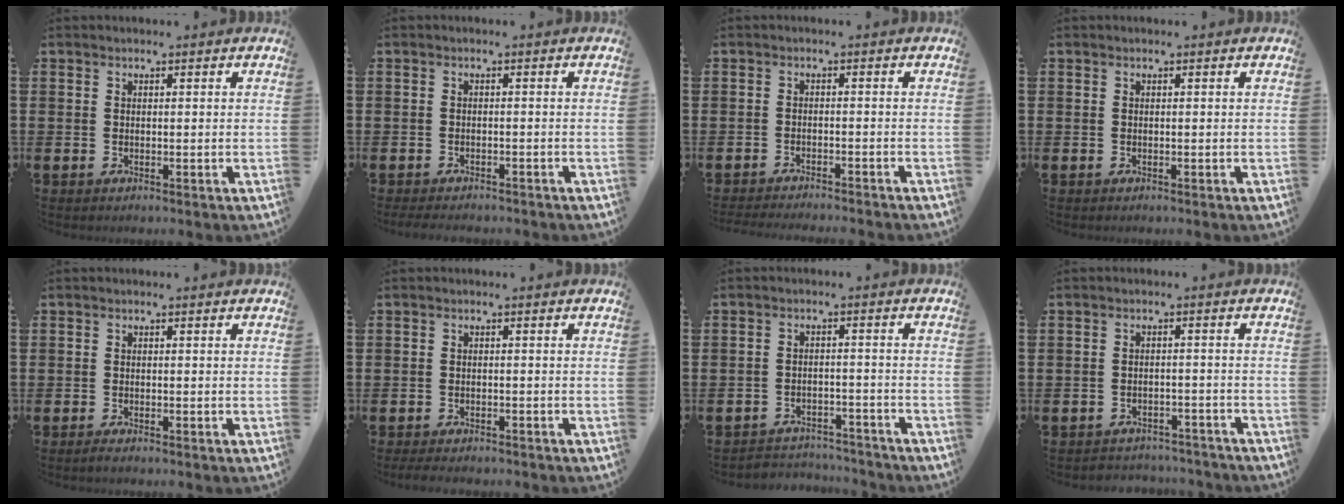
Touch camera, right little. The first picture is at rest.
{"total": 1.1, "force": [-1.0, 0.1, 0.1], "torque": [-0.005, 0.000, -0.022]}
{"total": 1.6, "force": [-1.6, -0.2, 0.1], "torque": [-0.001, 0.002, -0.032]}
{"total": 0.0}
{"total": 0.5, "force": [-0.4, 0.1, 0.4], "torque": [-0.007, -0.003, -0.007]}
{"total": 1.1, "force": [-1.1, 0.2, 0.3], "torque": [-0.008, 0.001, -0.023]}
{"total": 2.9, "force": [-2.8, 0.4, -0.2], "torque": [-0.004, 0.003, -0.062]}
{"total": 2.1, "force": [-2.0, 0.2, -0.3], "torque": [-0.003, 0.003, -0.046]}